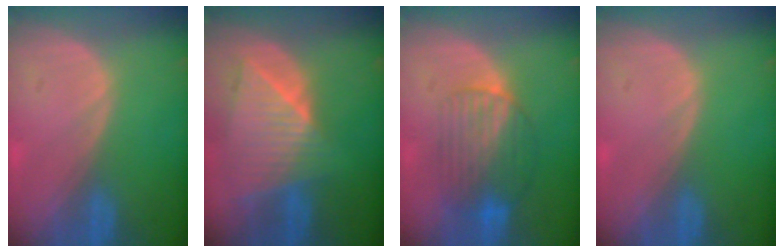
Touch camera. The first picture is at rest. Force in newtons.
{"total": 9.1, "press": 8.0, "slide": 4.3}
{"total": 7.5, "press": 7.2, "slide": 2.1}
{"total": 0.0}